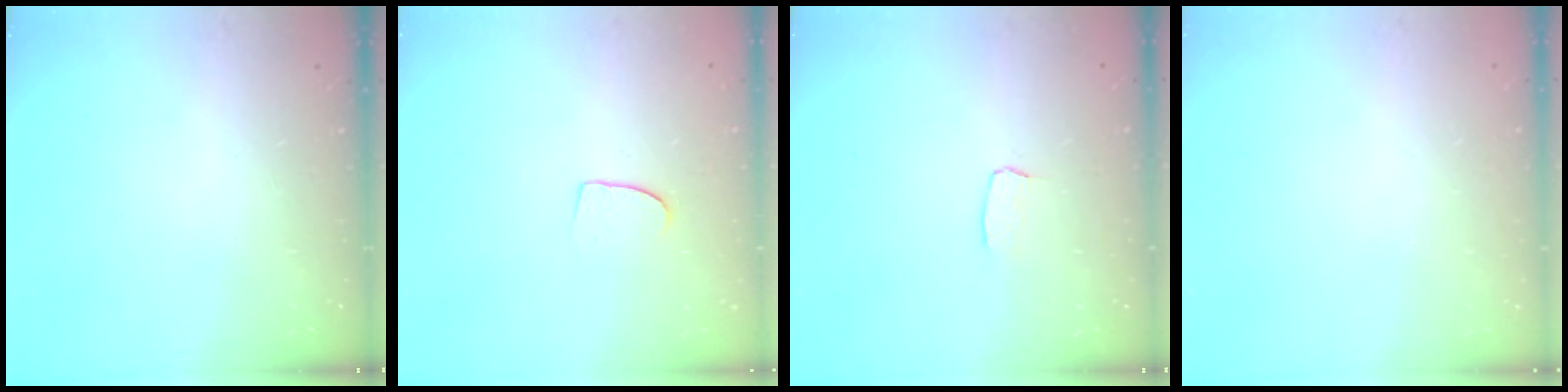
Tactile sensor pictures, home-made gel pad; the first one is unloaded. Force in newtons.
{"total": 6.8, "press": 6.7, "slide": 0.5}
{"total": 3.0, "press": 3.0, "slide": 0.2}
{"total": 0.0}